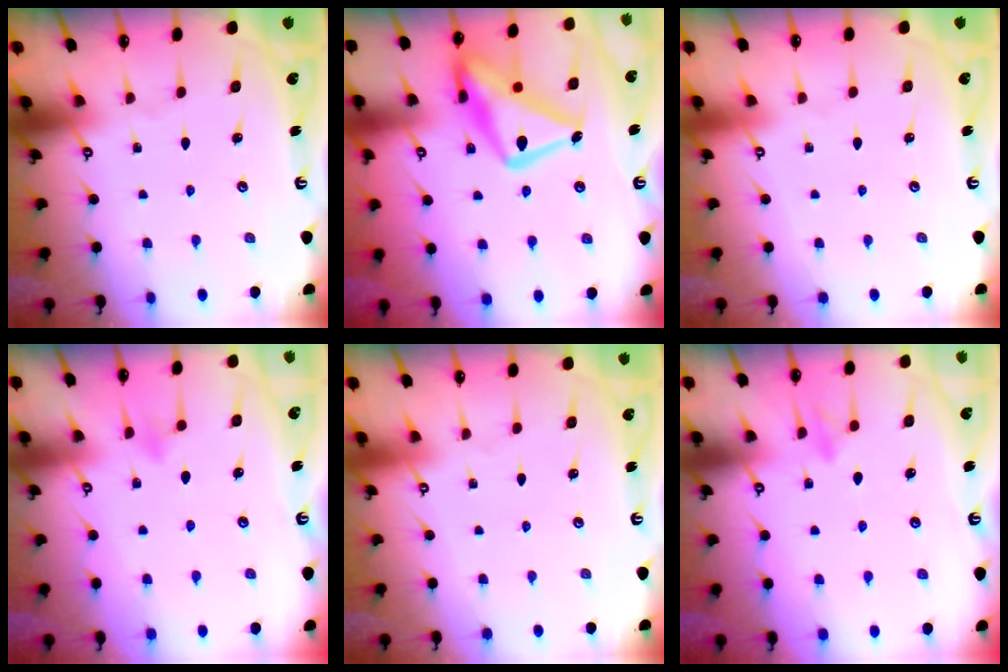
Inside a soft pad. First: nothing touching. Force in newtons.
{"total": 19.6, "press": 19.6, "slide": 1.5}
{"total": 3.9, "press": 3.9, "slide": 0.1}
{"total": 5.8, "press": 5.8, "slide": 0.3}
{"total": 4.0, "press": 4.0, "slide": 0.1}
{"total": 8.3, "press": 8.2, "slide": 1.3}